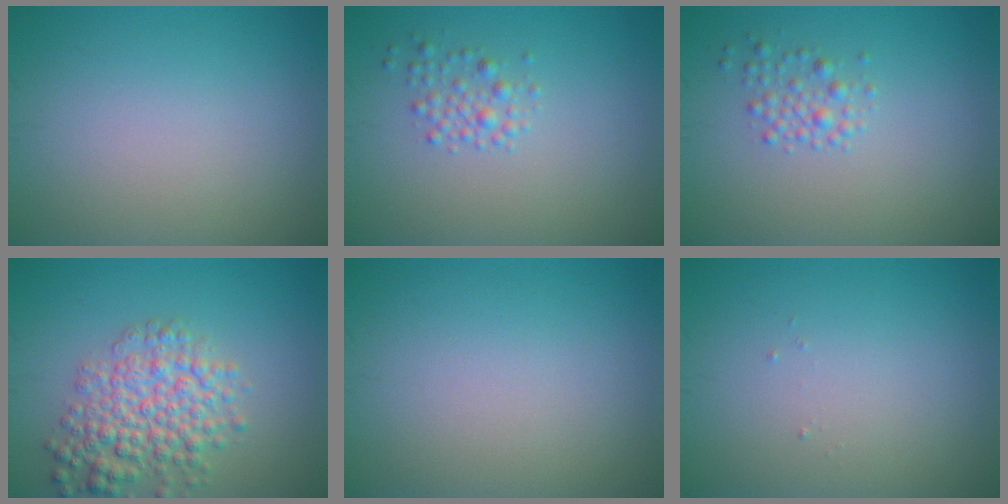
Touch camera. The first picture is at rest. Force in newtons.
{"total": 1.7, "press": 1.7, "slide": 0.1}
{"total": 1.7, "press": 1.7, "slide": 0.1}
{"total": 5.4, "press": 5.4, "slide": 0.2}
{"total": 0.0}
{"total": 0.0}